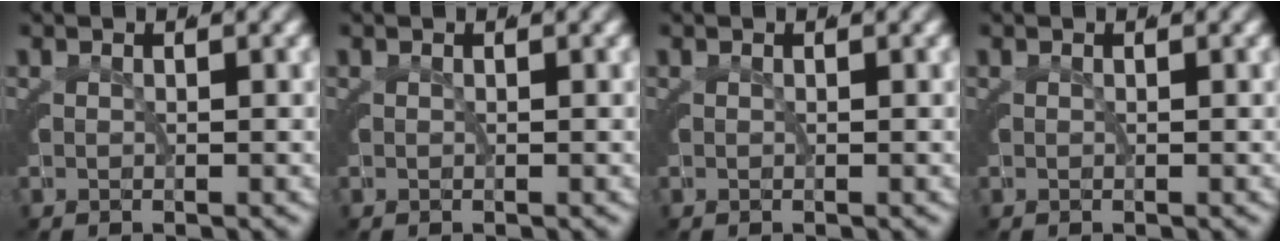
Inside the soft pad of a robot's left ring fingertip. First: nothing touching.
{"total": 0.0}
{"total": 0.0}
{"total": 0.0}